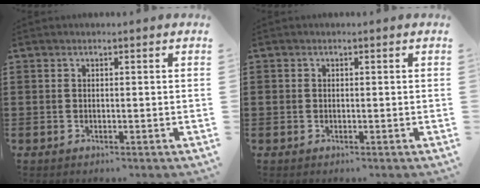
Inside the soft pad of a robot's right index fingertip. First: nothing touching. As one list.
[{"total": 0.7, "force": [-0.1, 0.6, 0.1], "torque": [-0.003, 0.004, -0.002]}]